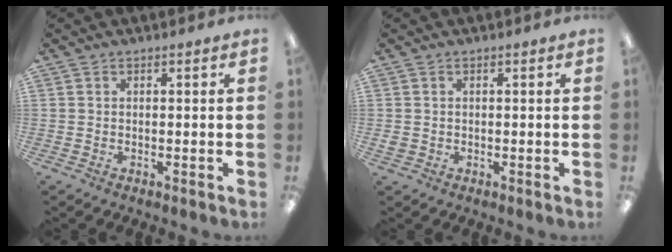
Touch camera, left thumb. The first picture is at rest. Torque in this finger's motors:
{"motor_torque": [0.22, 0.19, 0.48, -0.13, 0.00]}